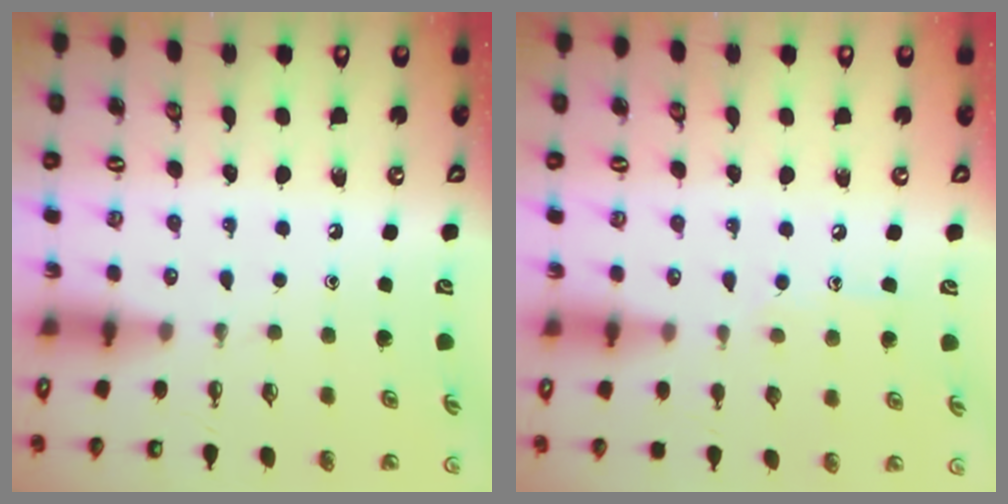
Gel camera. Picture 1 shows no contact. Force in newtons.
{"total": 6.1, "press": 6.1, "slide": 0.3}